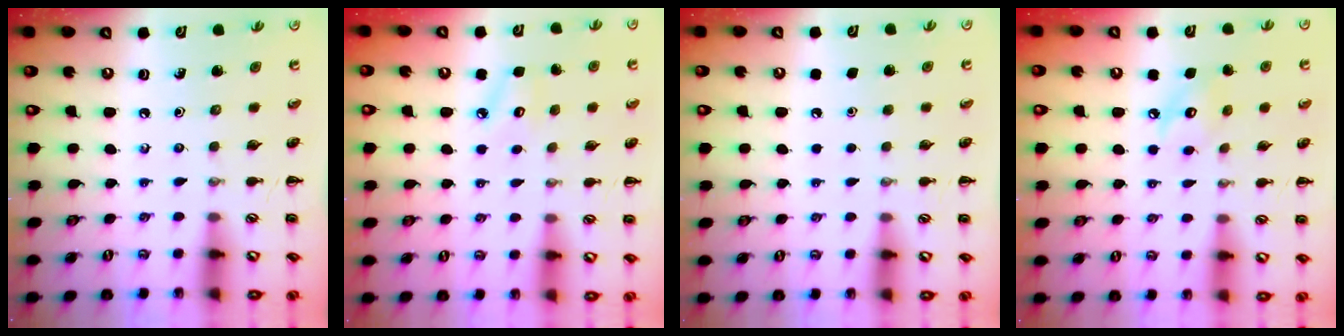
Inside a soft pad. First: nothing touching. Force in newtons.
{"total": 5.2, "press": 5.0, "slide": 1.5}
{"total": 1.6, "press": 1.6, "slide": 0.1}
{"total": 6.1, "press": 6.0, "slide": 1.0}